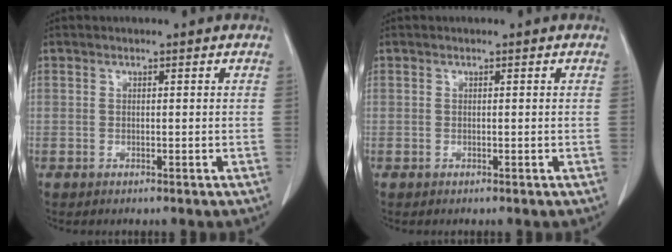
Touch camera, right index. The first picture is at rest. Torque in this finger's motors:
{"motor_torque": [0.00, 0.00, 0.00, 0.00]}